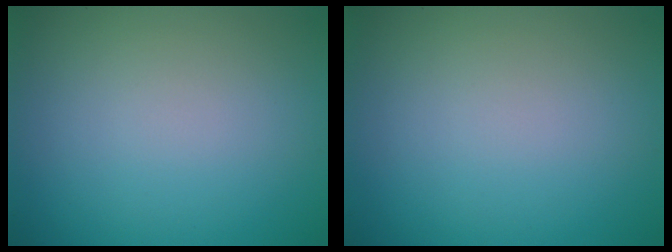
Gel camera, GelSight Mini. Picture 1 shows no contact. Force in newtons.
{"total": 0.0}